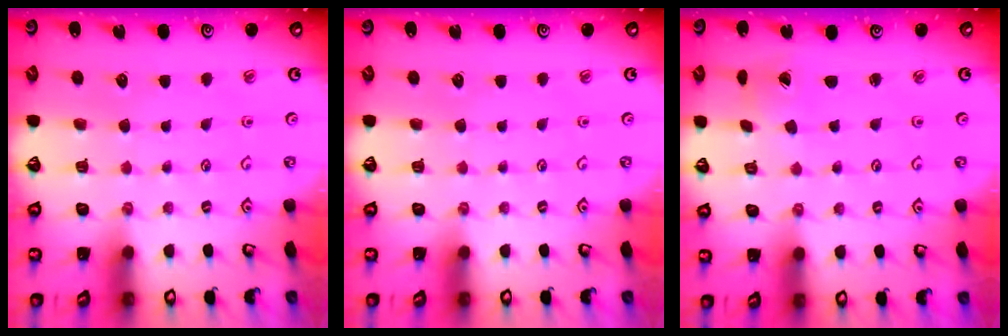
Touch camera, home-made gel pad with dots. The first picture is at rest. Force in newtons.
{"total": 0.0}
{"total": 2.2, "press": 2.2, "slide": 0.2}